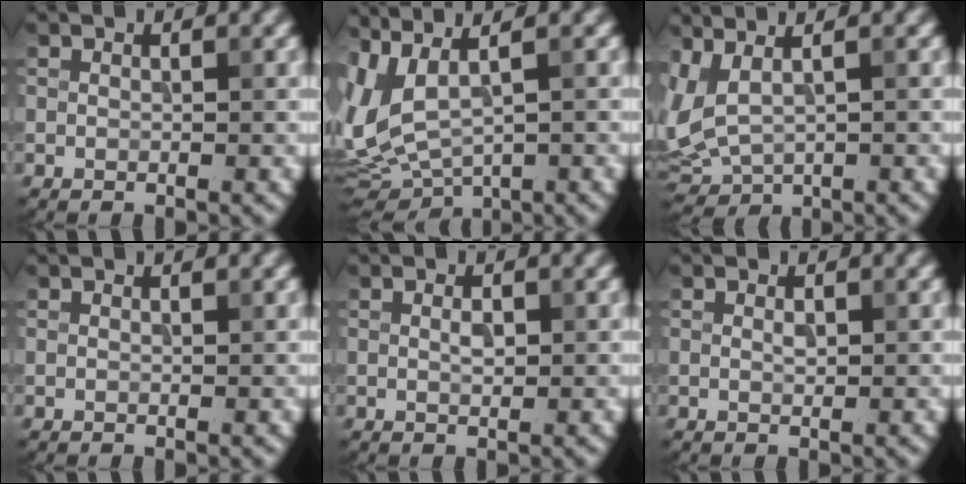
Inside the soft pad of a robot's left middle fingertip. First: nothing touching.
{"total": 7.2, "force": [1.7, 3.1, 6.2], "torque": [-0.141, -0.007, 0.055]}
{"total": 3.8, "force": [0.7, 1.9, 3.3], "torque": [-0.087, 0.003, 0.018]}
{"total": 0.0}
{"total": 1.0, "force": [0.2, 0.4, 0.9], "torque": [-0.019, 0.001, 0.004]}
{"total": 0.6, "force": [0.2, 0.3, 0.5], "torque": [-0.011, 0.002, 0.003]}